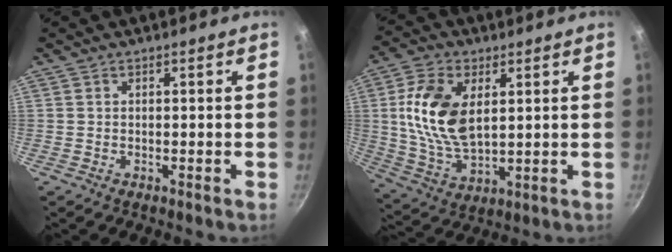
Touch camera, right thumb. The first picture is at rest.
{"total": 14.7, "force": [3.2, 8.4, 11.6], "torque": [-0.215, -0.013, 0.068]}